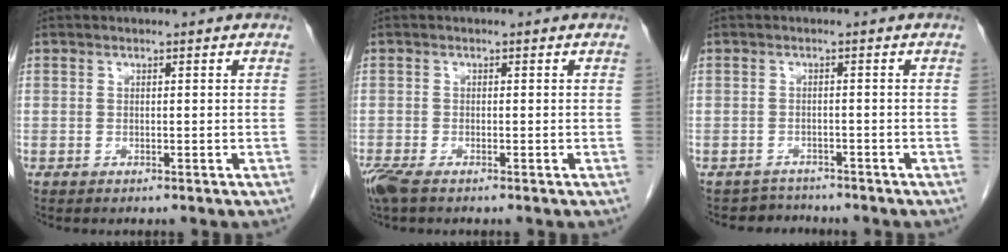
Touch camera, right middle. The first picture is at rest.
{"total": 3.4, "force": [-2.4, 0.9, 2.2], "torque": [-0.052, -0.012, -0.046]}
{"total": 2.7, "force": [-2.4, 0.7, -1.0], "torque": [0.013, -0.006, -0.039]}